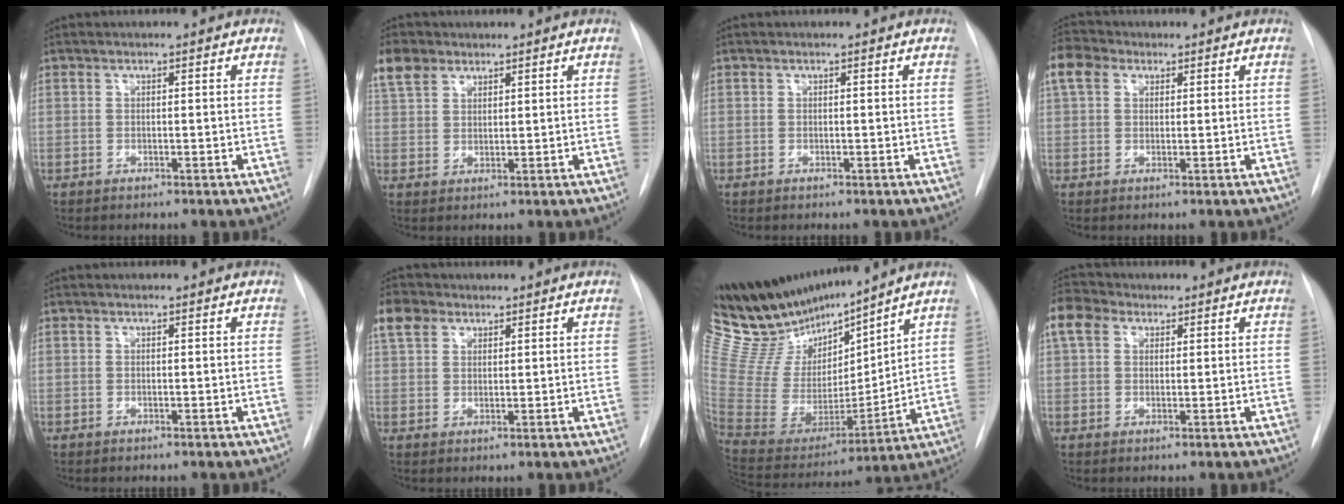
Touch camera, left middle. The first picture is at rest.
{"total": 5.5, "force": [3.9, 3.4, 2.0], "torque": [-0.047, 0.015, 0.084]}
{"total": 0.0}
{"total": 5.7, "force": [2.8, 4.1, 3.0], "torque": [-0.074, 0.031, 0.054]}
{"total": 0.0}
{"total": 4.9, "force": [3.0, 3.4, 2.0], "torque": [-0.050, 0.017, 0.060]}
{"total": 22.2, "force": [19.4, 4.4, 9.8], "torque": [-0.180, -0.009, 0.364]}
{"total": 7.9, "force": [3.8, 5.6, 4.0], "torque": [-0.098, 0.039, 0.073]}